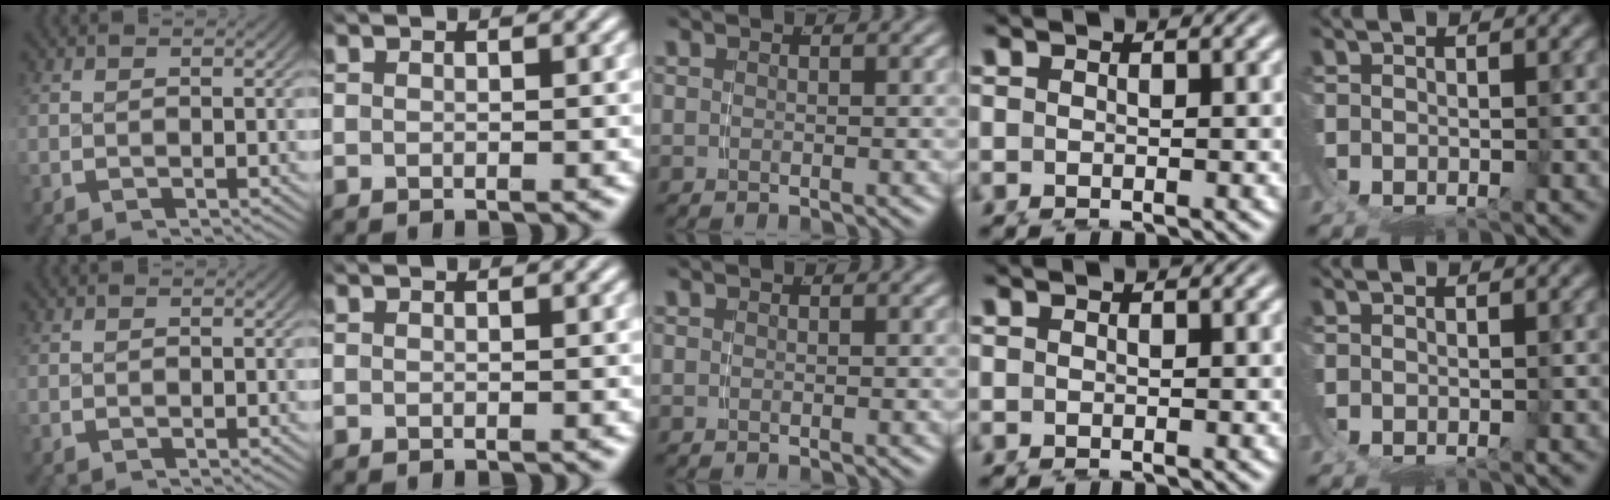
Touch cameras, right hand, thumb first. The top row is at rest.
{}